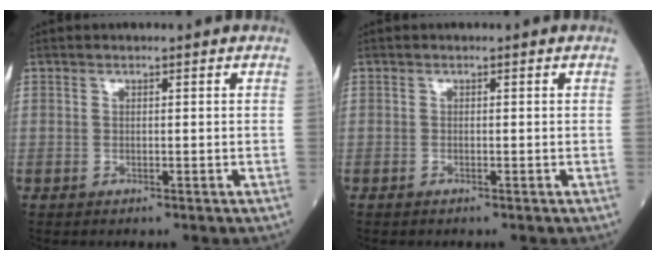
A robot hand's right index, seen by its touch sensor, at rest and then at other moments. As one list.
[{"total": 0.0}]